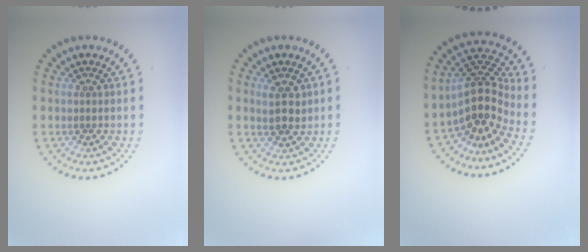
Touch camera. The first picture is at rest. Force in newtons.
{"total": 2.2, "press": 2.1, "slide": 0.7}
{"total": 4.6, "press": 3.5, "slide": 3.1}